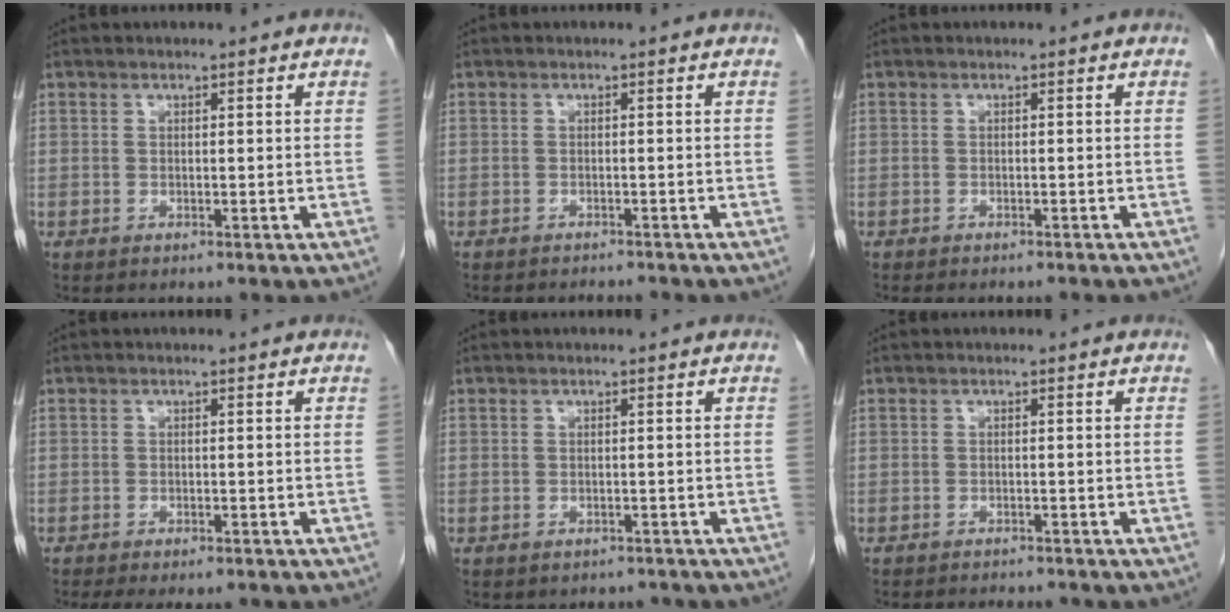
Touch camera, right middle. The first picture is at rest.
{"total": 3.1, "force": [-3.0, 0.4, 0.6], "torque": [-0.008, -0.008, -0.039]}
{"total": 6.9, "force": [-6.1, 1.3, 2.9], "torque": [-0.026, -0.008, -0.072]}
{"total": 7.2, "force": [-6.1, 1.8, 3.2], "torque": [-0.042, -0.009, -0.080]}
{"total": 2.5, "force": [-2.2, 1.1, 0.1], "torque": [-0.004, 0.002, -0.028]}
{"total": 4.0, "force": [-3.9, 0.5, 0.9], "torque": [-0.012, -0.009, -0.052]}